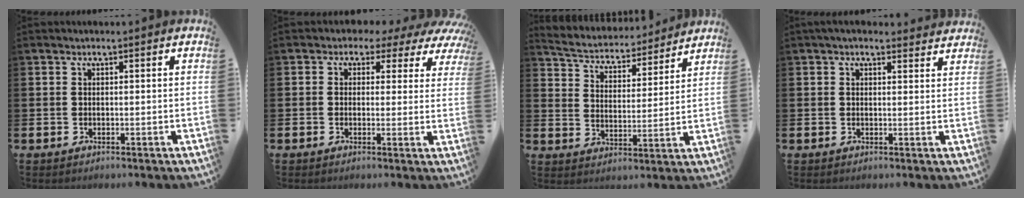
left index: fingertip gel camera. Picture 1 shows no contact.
{"total": 1.8, "force": [0.5, 1.7, 0.6], "torque": [-0.017, -0.007, -0.001]}
{"total": 4.8, "force": [4.6, 1.3, 0.5], "torque": [-0.038, -0.043, 0.074]}
{"total": 2.4, "force": [2.3, 0.6, 0.5], "torque": [-0.001, -0.012, 0.039]}